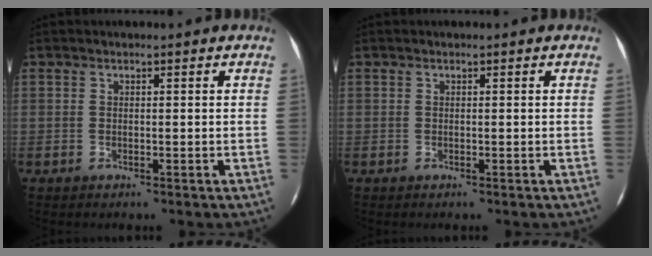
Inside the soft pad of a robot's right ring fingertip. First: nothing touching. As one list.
[{"total": 0.0}]